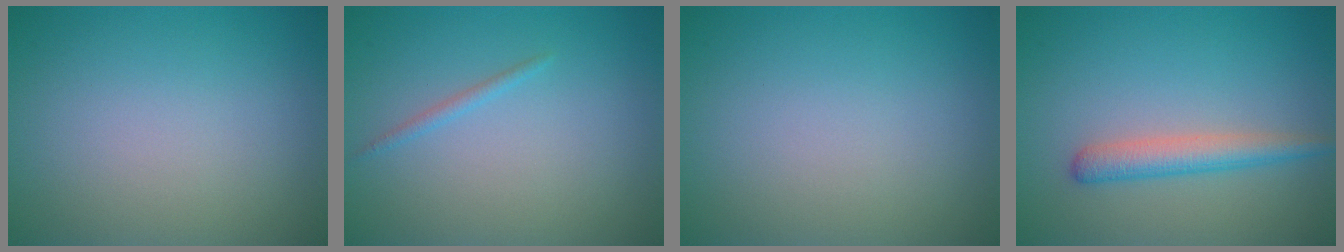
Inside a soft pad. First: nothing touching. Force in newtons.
{"total": 0.8, "press": 0.8, "slide": 0.0}
{"total": 0.0}
{"total": 2.8, "press": 2.8, "slide": 0.1}